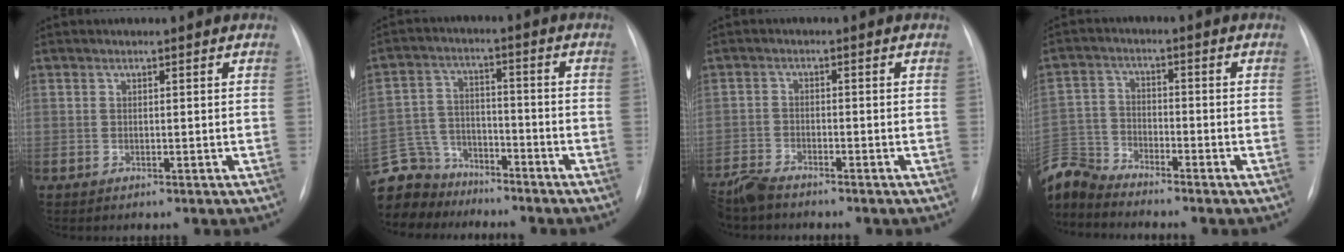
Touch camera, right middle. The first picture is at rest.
{"total": 12.3, "force": [-10.7, 5.8, 1.0], "torque": [-0.045, 0.028, -0.193]}
{"total": 4.7, "force": [-4.4, 0.7, 1.5], "torque": [-0.028, -0.017, -0.085]}
{"total": 8.7, "force": [-8.5, 1.3, 1.0], "torque": [-0.037, 0.008, -0.174]}